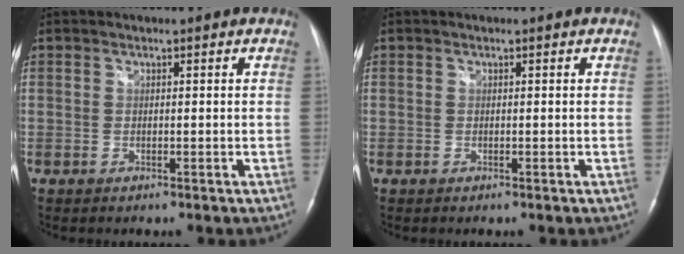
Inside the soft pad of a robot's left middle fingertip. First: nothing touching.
{"total": 0.0}